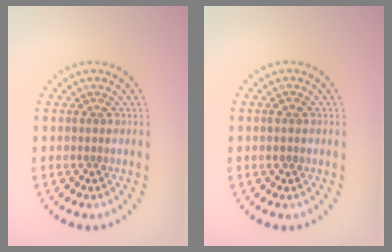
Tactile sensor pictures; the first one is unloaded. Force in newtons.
{"total": 0.7, "press": 0.7, "slide": 0.3}